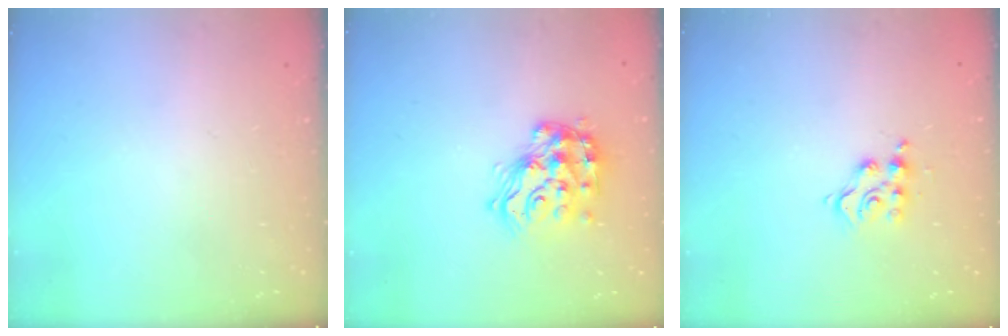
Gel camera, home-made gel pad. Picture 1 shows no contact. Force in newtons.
{"total": 16.6, "press": 16.5, "slide": 1.2}
{"total": 6.7, "press": 6.7, "slide": 0.5}